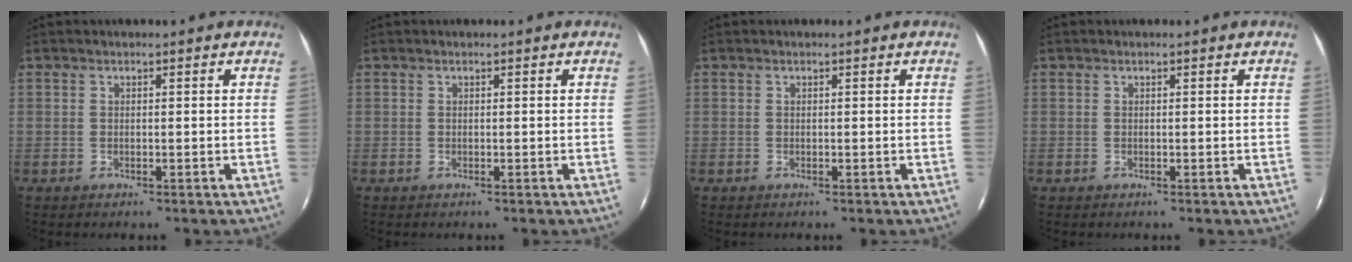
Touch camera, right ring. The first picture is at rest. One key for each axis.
{"total": 0.0}
{"total": 0.0}
{"total": 0.0}